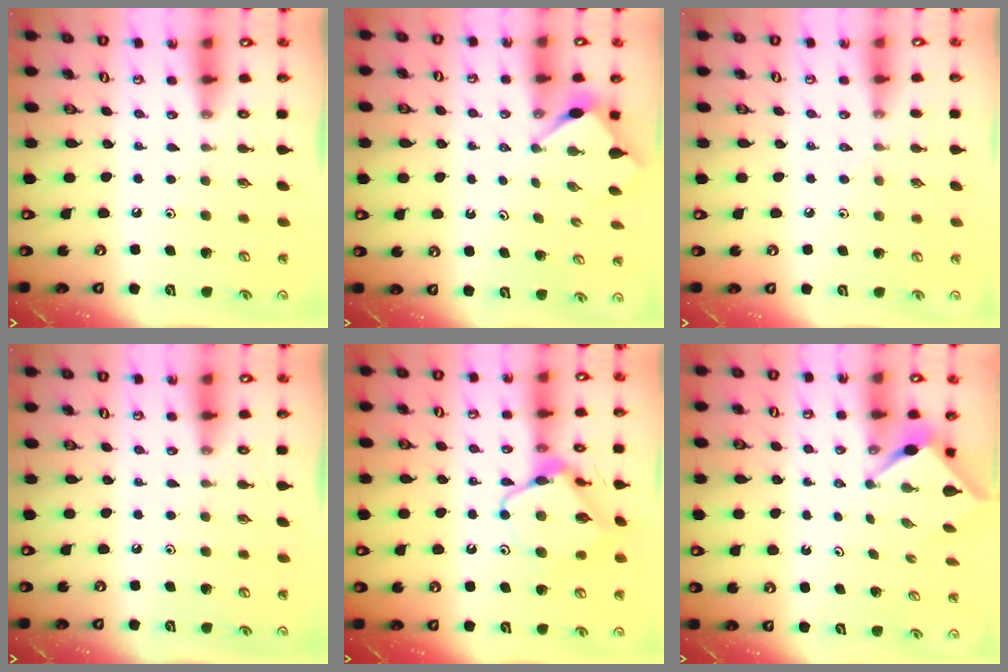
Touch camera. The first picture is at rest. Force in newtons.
{"total": 3.4, "press": 3.3, "slide": 0.3}
{"total": 3.3, "press": 3.2, "slide": 0.7}
{"total": 0.0}
{"total": 11.6, "press": 11.6, "slide": 0.3}
{"total": 2.9, "press": 2.9, "slide": 0.3}